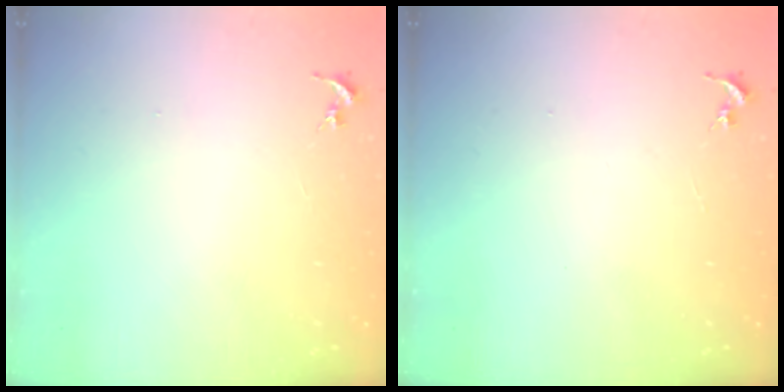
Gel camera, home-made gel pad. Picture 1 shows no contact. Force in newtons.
{"total": 0.0}